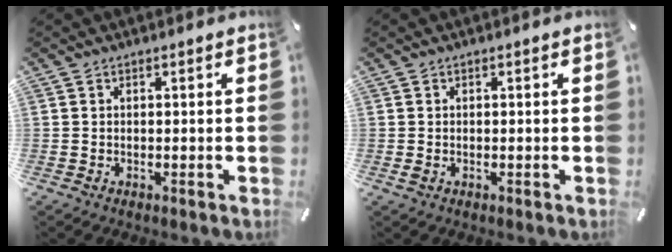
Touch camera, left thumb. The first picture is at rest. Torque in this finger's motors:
{"motor_torque": [0.19, 0.40, 0.09, -0.08, -0.02]}